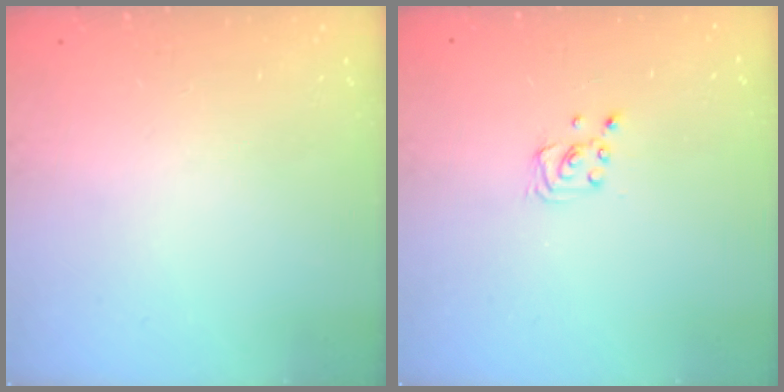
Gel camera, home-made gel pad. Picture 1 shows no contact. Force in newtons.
{"total": 2.3, "press": 2.3, "slide": 0.2}